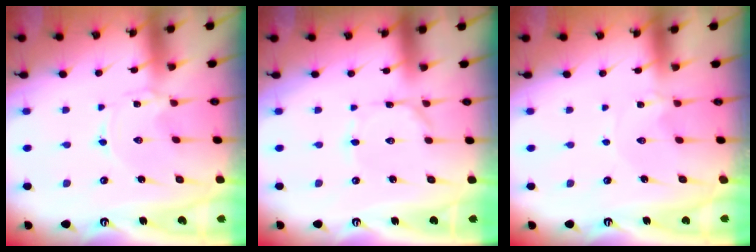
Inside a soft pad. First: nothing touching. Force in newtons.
{"total": 0.9, "press": 0.9, "slide": 0.0}
{"total": 0.0}